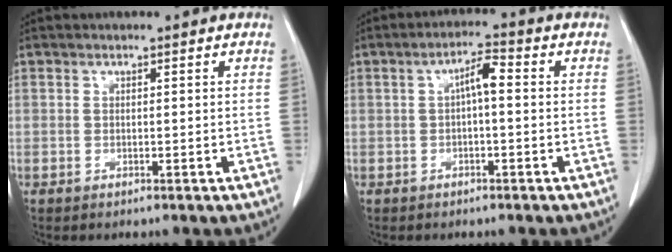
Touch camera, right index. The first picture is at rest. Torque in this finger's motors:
{"motor_torque": [0.47, -0.07, 0.08, 0.08]}